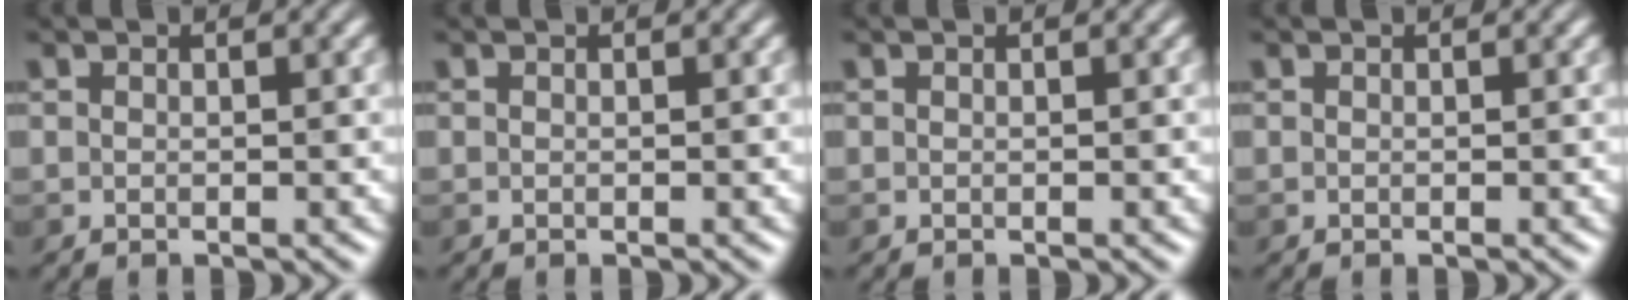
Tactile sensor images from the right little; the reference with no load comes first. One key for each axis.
{"total": 0.0}
{"total": 0.0}
{"total": 0.0}